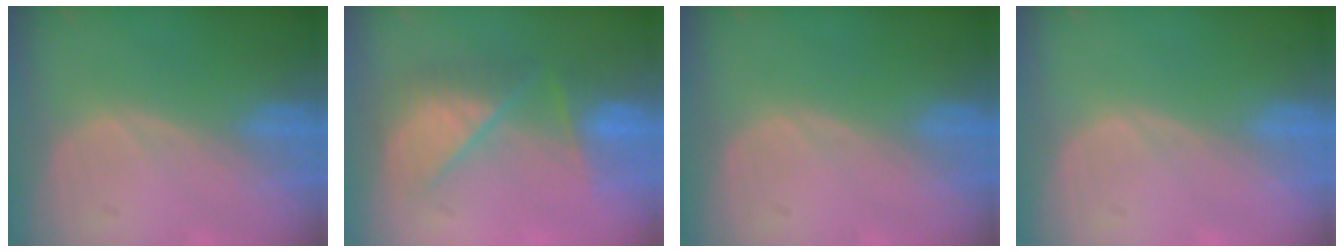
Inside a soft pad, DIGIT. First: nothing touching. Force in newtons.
{"total": 7.2, "press": 7.1, "slide": 0.6}
{"total": 0.0}
{"total": 0.0}